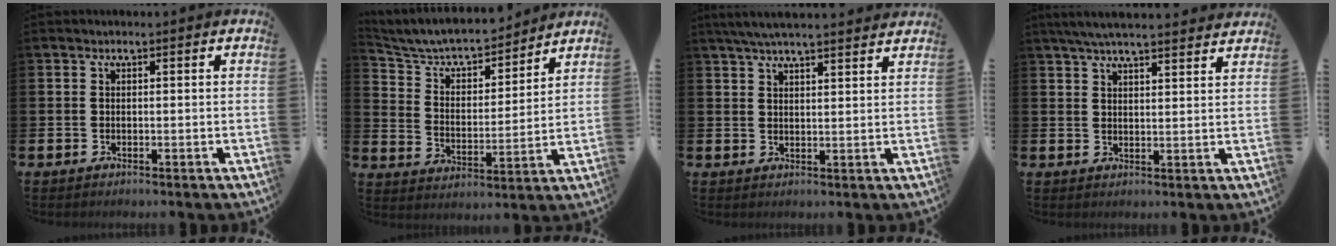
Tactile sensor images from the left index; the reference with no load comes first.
{"total": 6.8, "force": [6.3, 1.9, 1.8], "torque": [-0.067, -0.047, 0.104]}
{"total": 4.7, "force": [4.4, 0.2, 1.6], "torque": [-0.047, -0.009, 0.082]}
{"total": 5.1, "force": [4.9, 0.3, 1.6], "torque": [-0.040, -0.017, 0.088]}